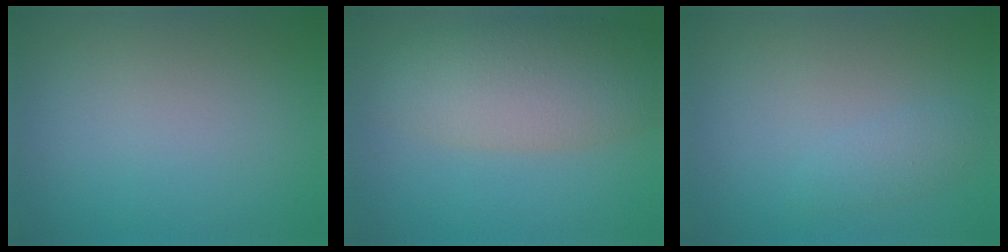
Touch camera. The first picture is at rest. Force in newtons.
{"total": 6.8, "press": 6.8, "slide": 0.5}
{"total": 1.3, "press": 1.3, "slide": 0.0}